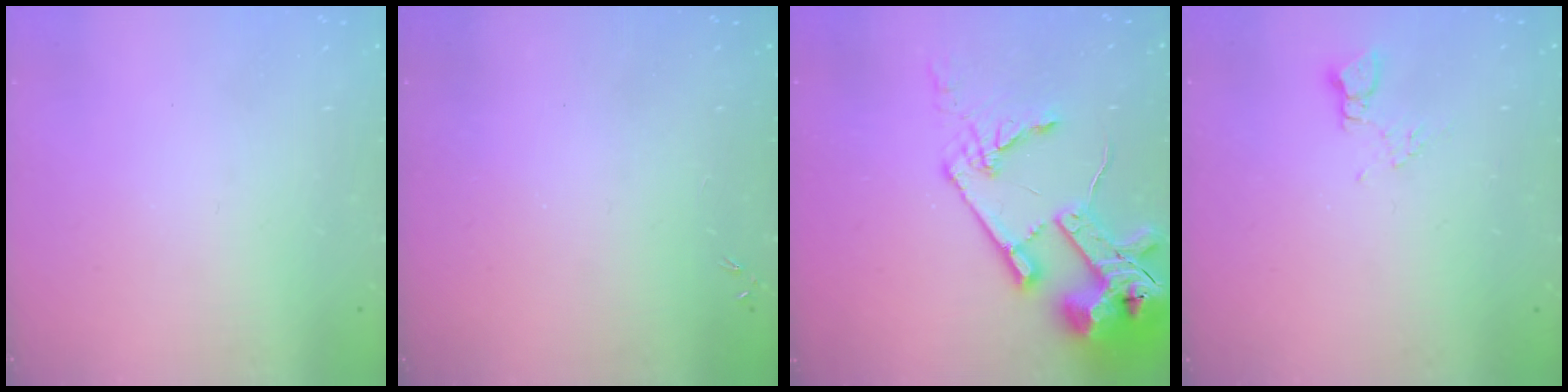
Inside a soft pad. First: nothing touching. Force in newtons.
{"total": 0.0}
{"total": 20.9, "press": 20.8, "slide": 2.5}
{"total": 3.5, "press": 3.5, "slide": 0.5}